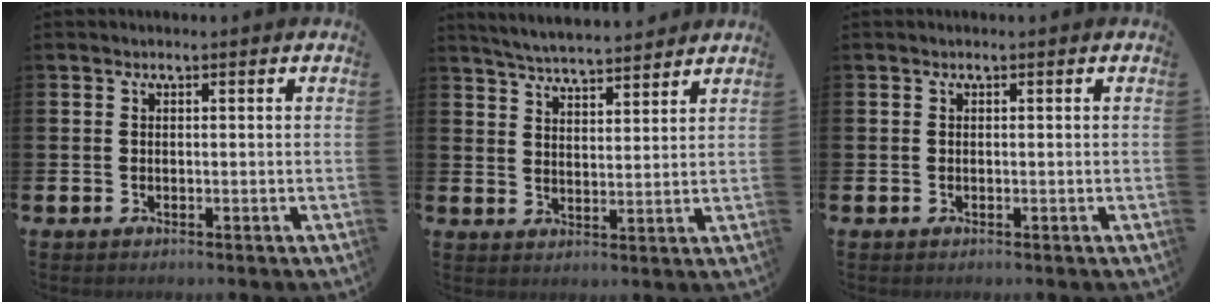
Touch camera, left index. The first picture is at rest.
{"total": 5.1, "force": [5.1, 0.1, 0.5], "torque": [-0.029, -0.031, 0.090]}
{"total": 0.0}